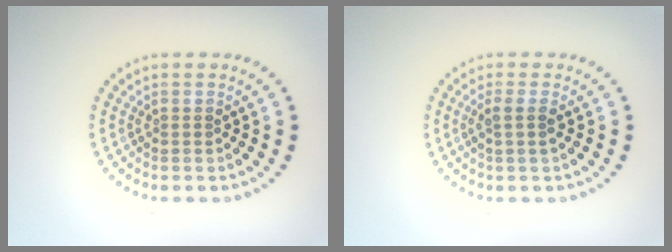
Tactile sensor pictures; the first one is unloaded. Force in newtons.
{"total": 1.5, "press": 1.2, "slide": 0.9}